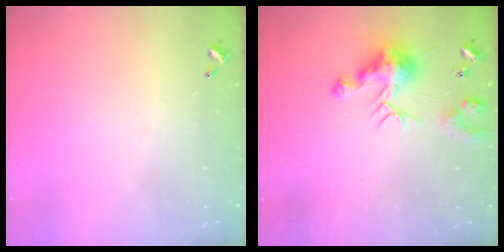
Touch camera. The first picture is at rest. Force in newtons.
{"total": 8.8, "press": 8.8, "slide": 0.0}